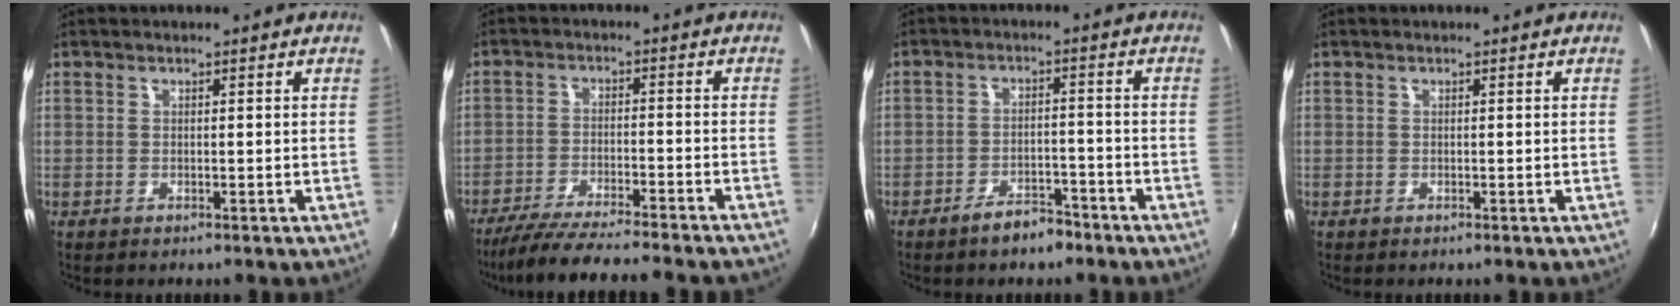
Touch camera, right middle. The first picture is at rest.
{"total": 14.0, "force": [-12.4, 0.1, 6.4], "torque": [-0.131, -0.025, -0.196]}
{"total": 5.1, "force": [-4.1, 2.0, 2.3], "torque": [-0.050, 0.008, -0.056]}
{"total": 0.0}